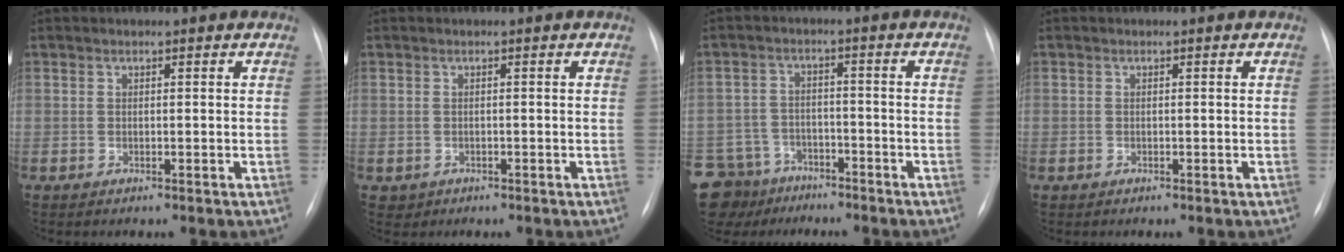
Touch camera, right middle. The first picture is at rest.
{"total": 1.2, "force": [-0.5, 1.1, 0.1], "torque": [-0.004, 0.003, -0.002]}
{"total": 11.7, "force": [-8.9, 7.3, 2.1], "torque": [-0.063, 0.012, -0.136]}
{"total": 0.0}